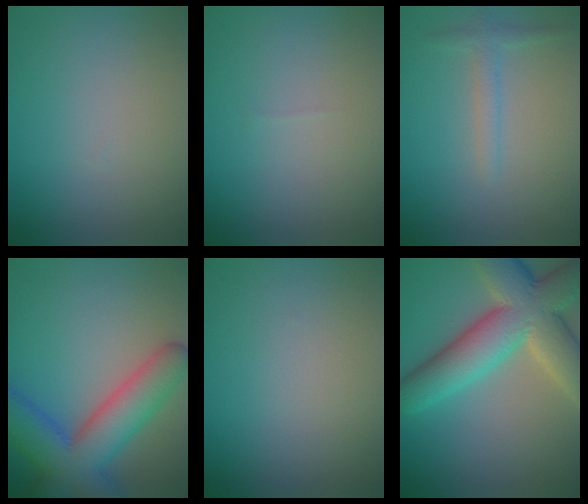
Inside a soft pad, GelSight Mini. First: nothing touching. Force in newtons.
{"total": 0.0}
{"total": 1.6, "press": 1.6, "slide": 0.1}
{"total": 9.9, "press": 9.9, "slide": 0.4}
{"total": 0.0}
{"total": 10.8, "press": 10.8, "slide": 0.7}